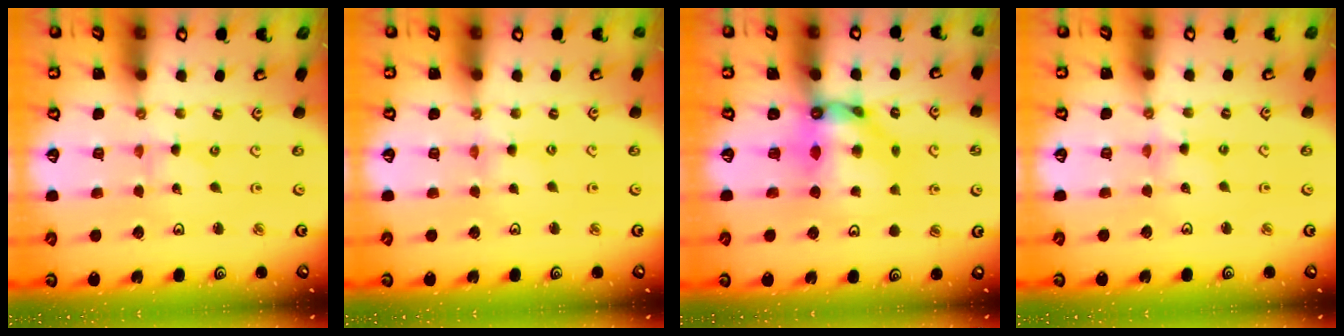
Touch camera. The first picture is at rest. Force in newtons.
{"total": 2.2, "press": 2.2, "slide": 0.4}
{"total": 10.3, "press": 10.2, "slide": 1.3}
{"total": 2.6, "press": 2.6, "slide": 0.2}